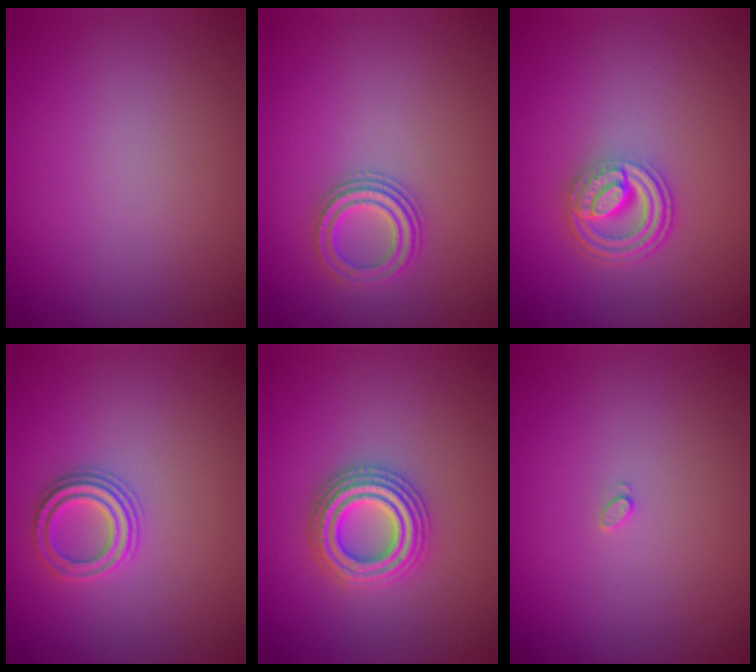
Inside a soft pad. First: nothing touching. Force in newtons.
{"total": 2.2, "press": 2.1, "slide": 0.7}
{"total": 4.3, "press": 3.1, "slide": 3.0}
{"total": 2.3, "press": 2.2, "slide": 0.5}
{"total": 4.3, "press": 4.2, "slide": 0.7}
{"total": 0.6, "press": 0.6, "slide": 0.1}